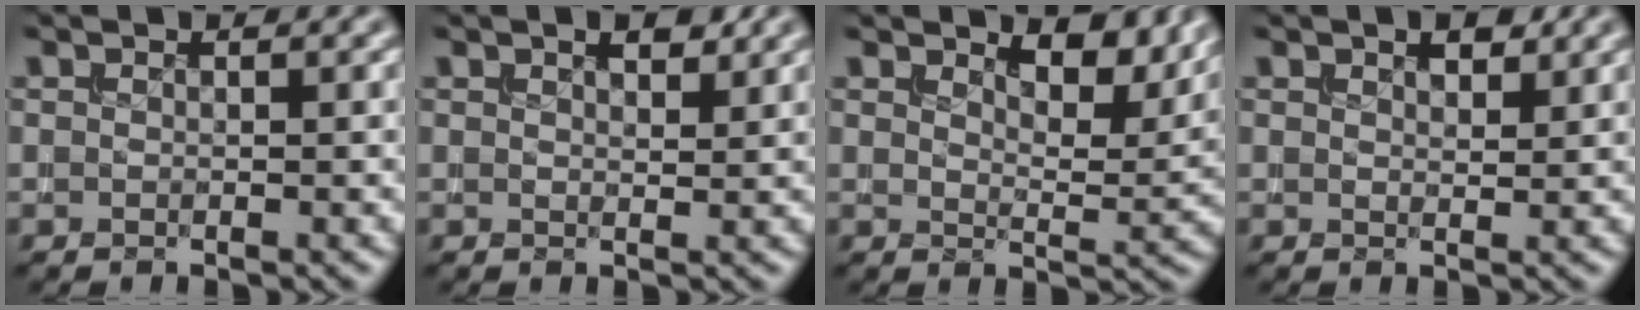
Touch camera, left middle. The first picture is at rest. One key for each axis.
{"total": 1.7, "fx": 1.1, "fy": 0.6, "fz": 1.1, "tx": -0.016, "ty": 0.002, "tz": 0.020}
{"total": 5.5, "fx": 4.0, "fy": 2.0, "fz": 3.3, "tx": -0.049, "ty": -0.004, "tz": 0.054}
{"total": 1.6, "fx": 1.1, "fy": 0.6, "fz": 1.0, "tx": -0.014, "ty": 0.002, "tz": 0.020}